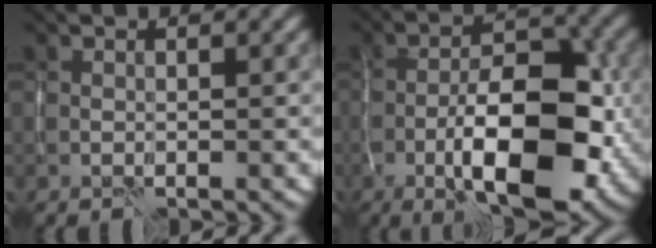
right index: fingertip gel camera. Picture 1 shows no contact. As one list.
[{"total": 10.5, "force": [-3.3, 4.2, 9.1], "torque": [-0.150, 0.004, -0.056]}]